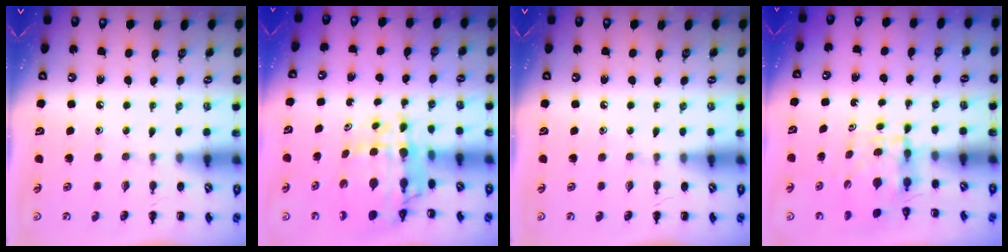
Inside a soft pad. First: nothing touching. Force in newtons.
{"total": 9.9, "press": 9.4, "slide": 3.1}
{"total": 0.0}
{"total": 4.2, "press": 4.2, "slide": 0.1}